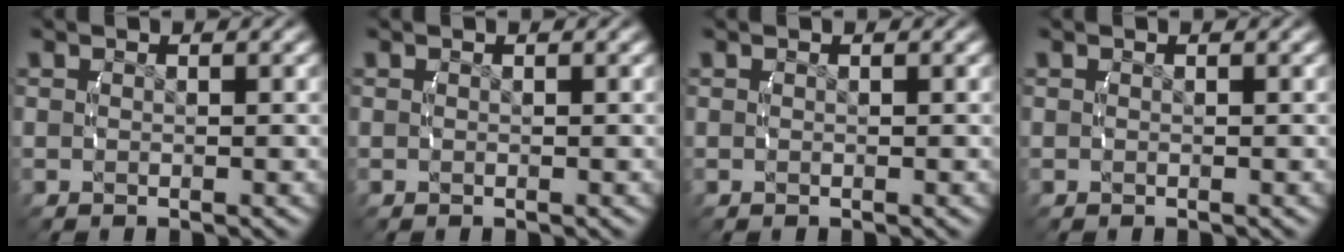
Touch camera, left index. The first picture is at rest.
{"total": 0.0}
{"total": 0.0}
{"total": 0.0}